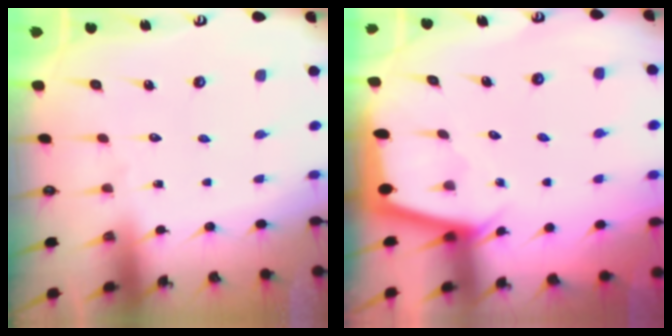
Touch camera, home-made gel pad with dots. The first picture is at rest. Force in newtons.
{"total": 2.7, "press": 2.7, "slide": 0.2}